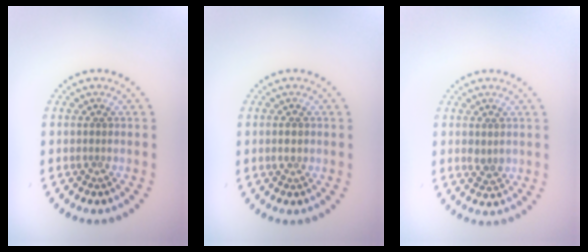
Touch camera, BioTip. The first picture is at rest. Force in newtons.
{"total": 1.0, "press": 1.0, "slide": 0.2}
{"total": 1.4, "press": 1.4, "slide": 0.3}